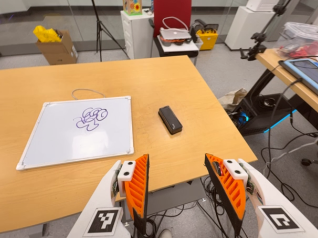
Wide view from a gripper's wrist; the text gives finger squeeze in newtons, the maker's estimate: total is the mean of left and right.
{"total": 0.0}